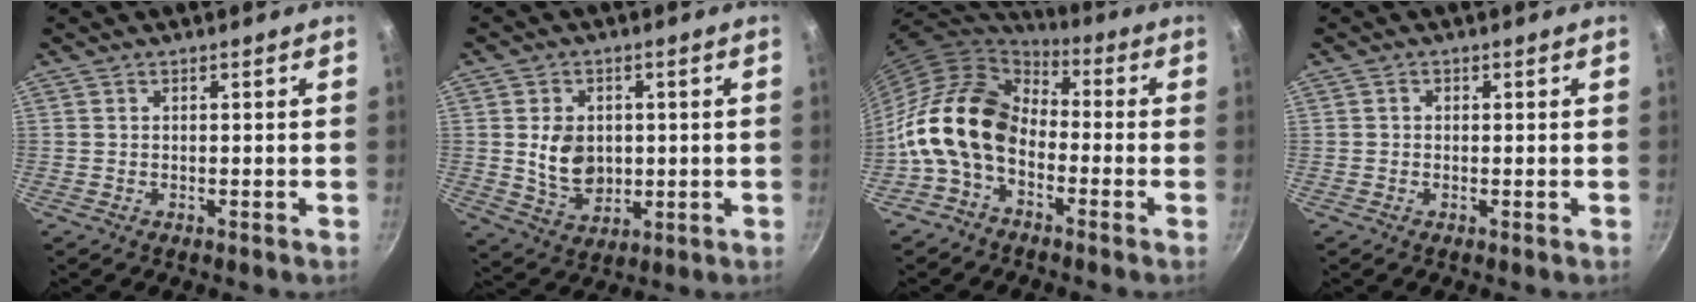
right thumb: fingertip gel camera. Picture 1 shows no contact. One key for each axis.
{"total": 9.0, "fx": 0.6, "fy": 6.8, "fz": 5.7, "tx": -0.082, "ty": -0.013, "tz": 0.020}
{"total": 15.7, "fx": -3.6, "fy": 10.8, "fz": 10.8, "tx": -0.179, "ty": 0.049, "tz": -0.094}
{"total": 0.7, "fx": 0.0, "fy": 0.7, "fz": 0.3, "tx": -0.004, "ty": 0.004, "tz": -0.001}